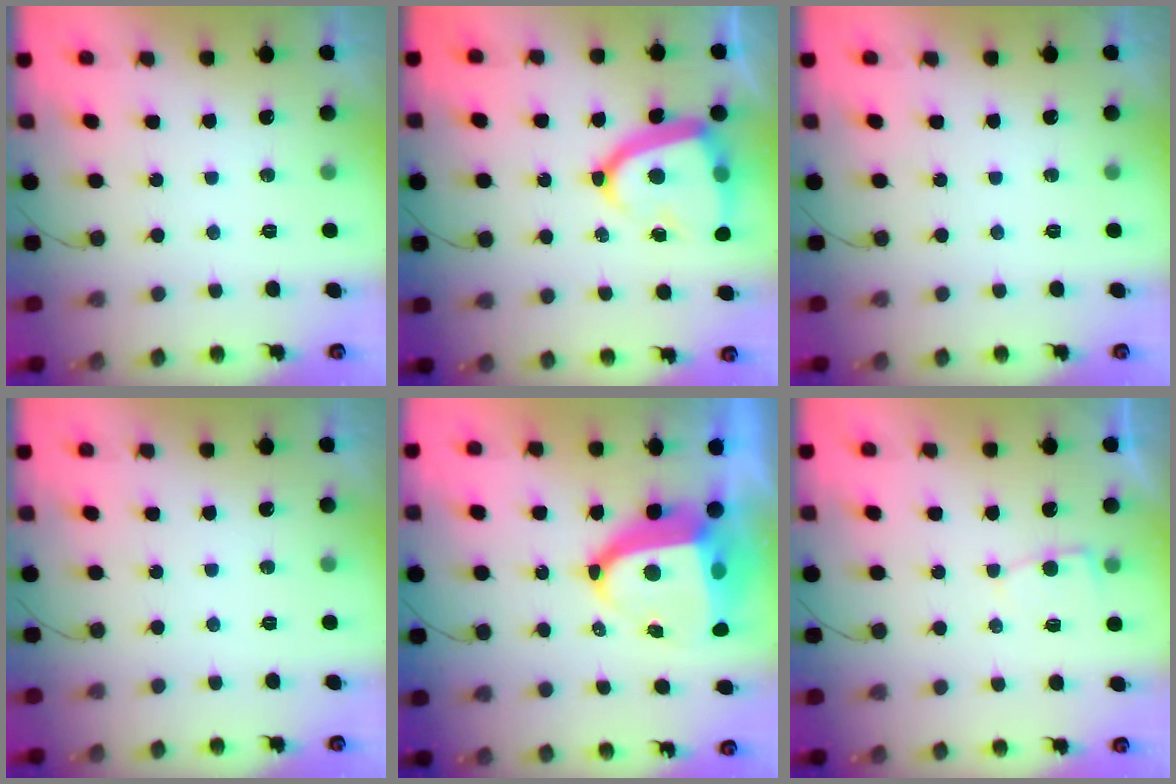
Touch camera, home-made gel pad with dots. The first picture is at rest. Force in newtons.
{"total": 16.3, "press": 16.2, "slide": 1.7}
{"total": 0.0}
{"total": 0.0}
{"total": 13.8, "press": 13.7, "slide": 1.5}
{"total": 2.6, "press": 2.6, "slide": 0.3}